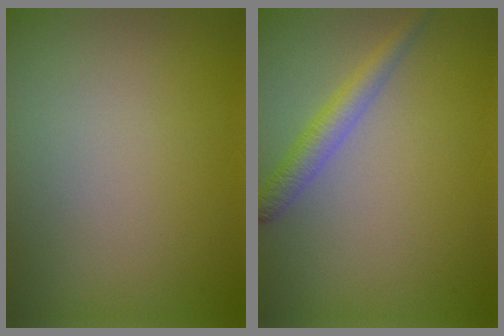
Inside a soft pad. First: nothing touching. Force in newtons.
{"total": 2.5, "press": 2.5, "slide": 0.1}